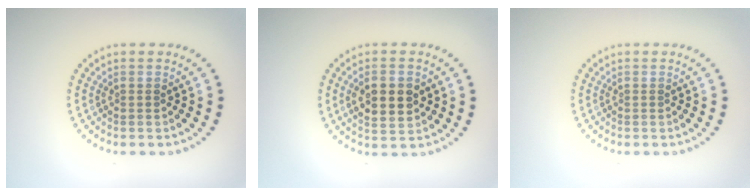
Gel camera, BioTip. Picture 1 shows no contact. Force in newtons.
{"total": 4.4, "press": 4.3, "slide": 0.2}
{"total": 0.0}